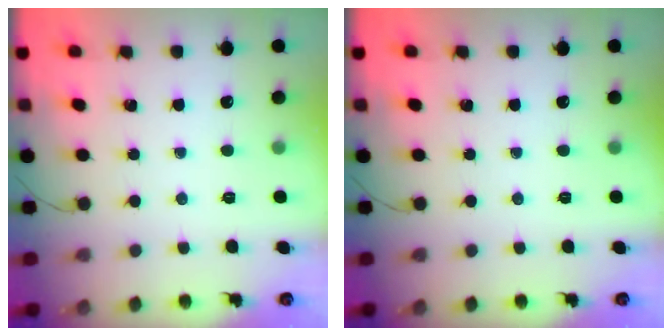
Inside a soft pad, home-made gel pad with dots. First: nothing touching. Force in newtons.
{"total": 0.0}